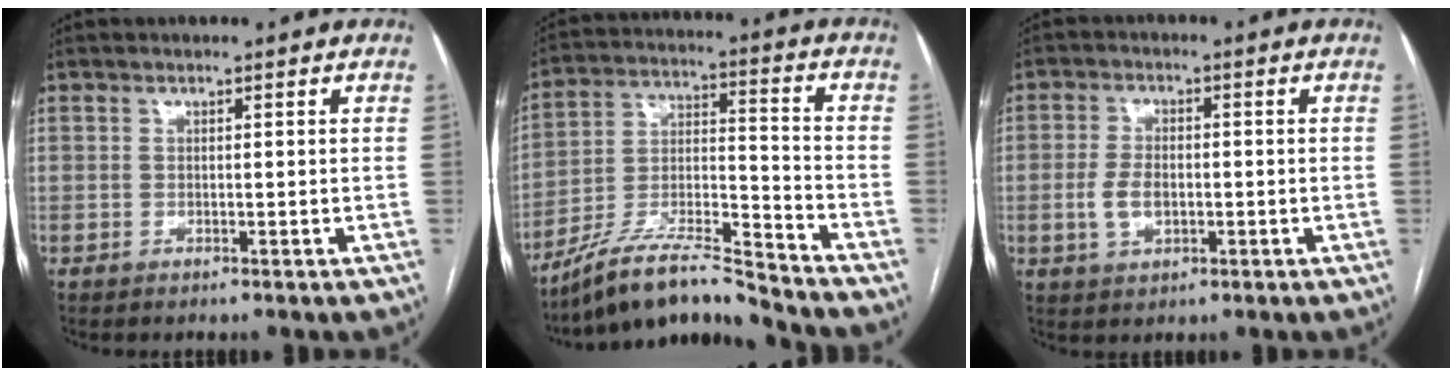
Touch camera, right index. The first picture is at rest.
{"total": 13.8, "force": [-12.7, 0.1, 5.4], "torque": [-0.099, 0.018, -0.231]}
{"total": 4.6, "force": [-0.9, 2.7, 3.7], "torque": [-0.077, 0.005, -0.013]}